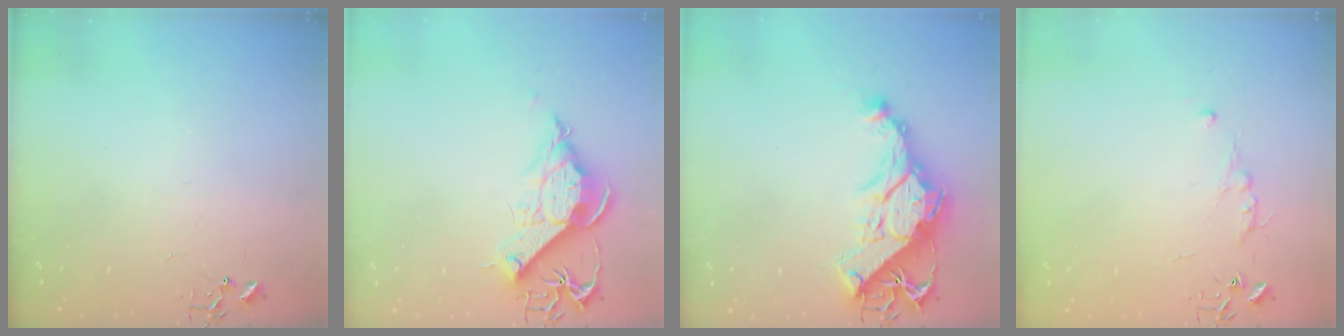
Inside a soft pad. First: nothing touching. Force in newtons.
{"total": 12.5, "press": 12.4, "slide": 1.5}
{"total": 15.6, "press": 15.4, "slide": 2.1}
{"total": 4.8, "press": 4.8, "slide": 0.7}